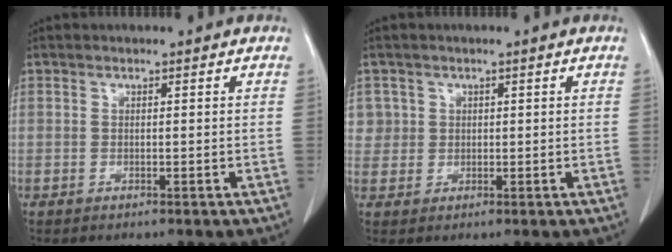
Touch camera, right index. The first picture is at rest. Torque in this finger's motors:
{"motor_torque": [-0.07, 0.05, 0.02, 0.00]}